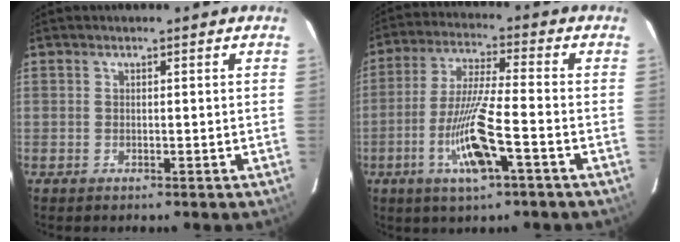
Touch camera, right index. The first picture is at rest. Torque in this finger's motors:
{"motor_torque": [0.10, -0.17, 0.22, 0.11]}